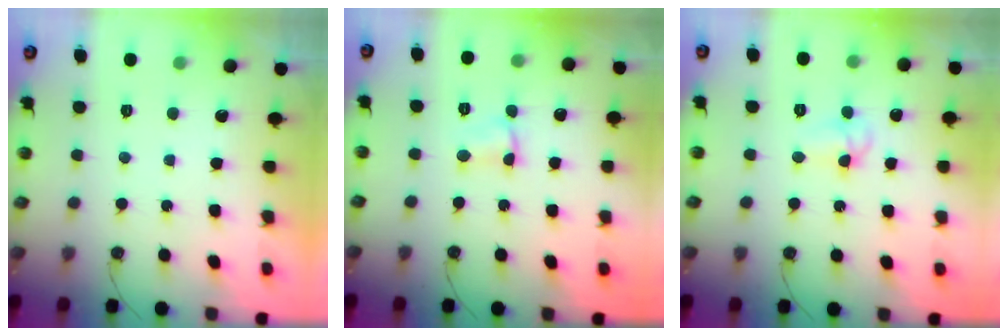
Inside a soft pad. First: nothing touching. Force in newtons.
{"total": 2.9, "press": 2.9, "slide": 0.4}
{"total": 5.0, "press": 4.9, "slide": 0.7}